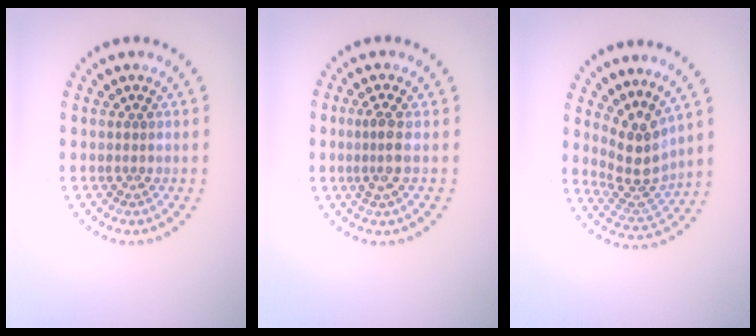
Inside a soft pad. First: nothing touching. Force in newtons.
{"total": 2.1, "press": 1.7, "slide": 1.2}
{"total": 3.6, "press": 2.8, "slide": 2.2}